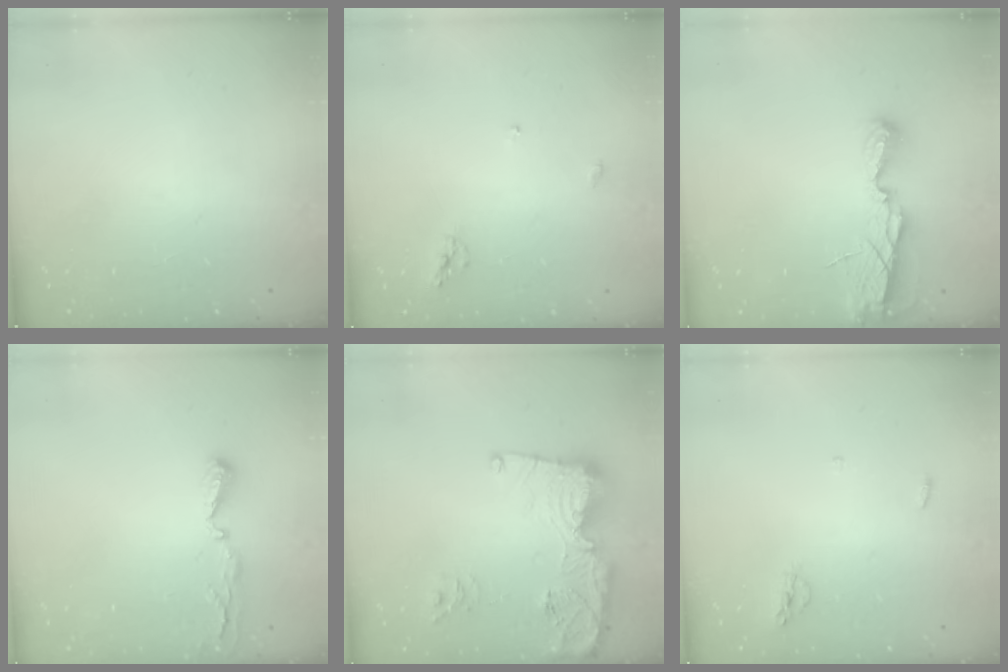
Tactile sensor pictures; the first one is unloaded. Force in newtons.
{"total": 5.4, "press": 5.4, "slide": 0.0}
{"total": 6.3, "press": 6.2, "slide": 0.4}
{"total": 4.0, "press": 4.0, "slide": 0.4}
{"total": 17.1, "press": 17.0, "slide": 1.9}
{"total": 4.3, "press": 4.1, "slide": 1.0}